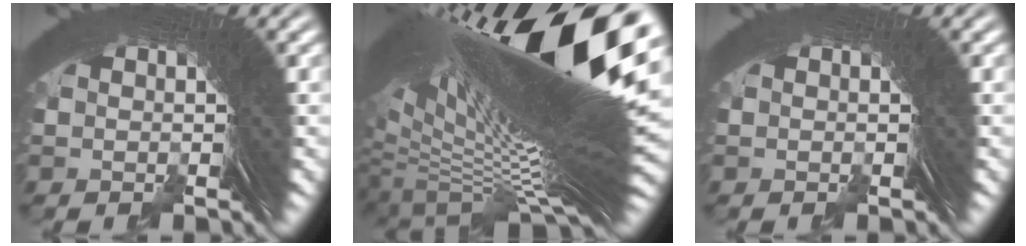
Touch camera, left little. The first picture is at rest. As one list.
[{"total": 32.3, "force": [4.0, 13.0, 29.3], "torque": [-0.465, 0.020, 0.066]}, {"total": 0.0}]